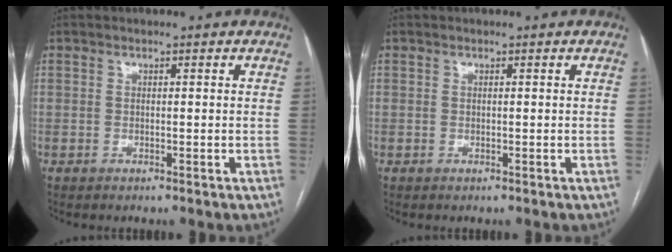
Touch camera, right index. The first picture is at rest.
{"total": 0.0}